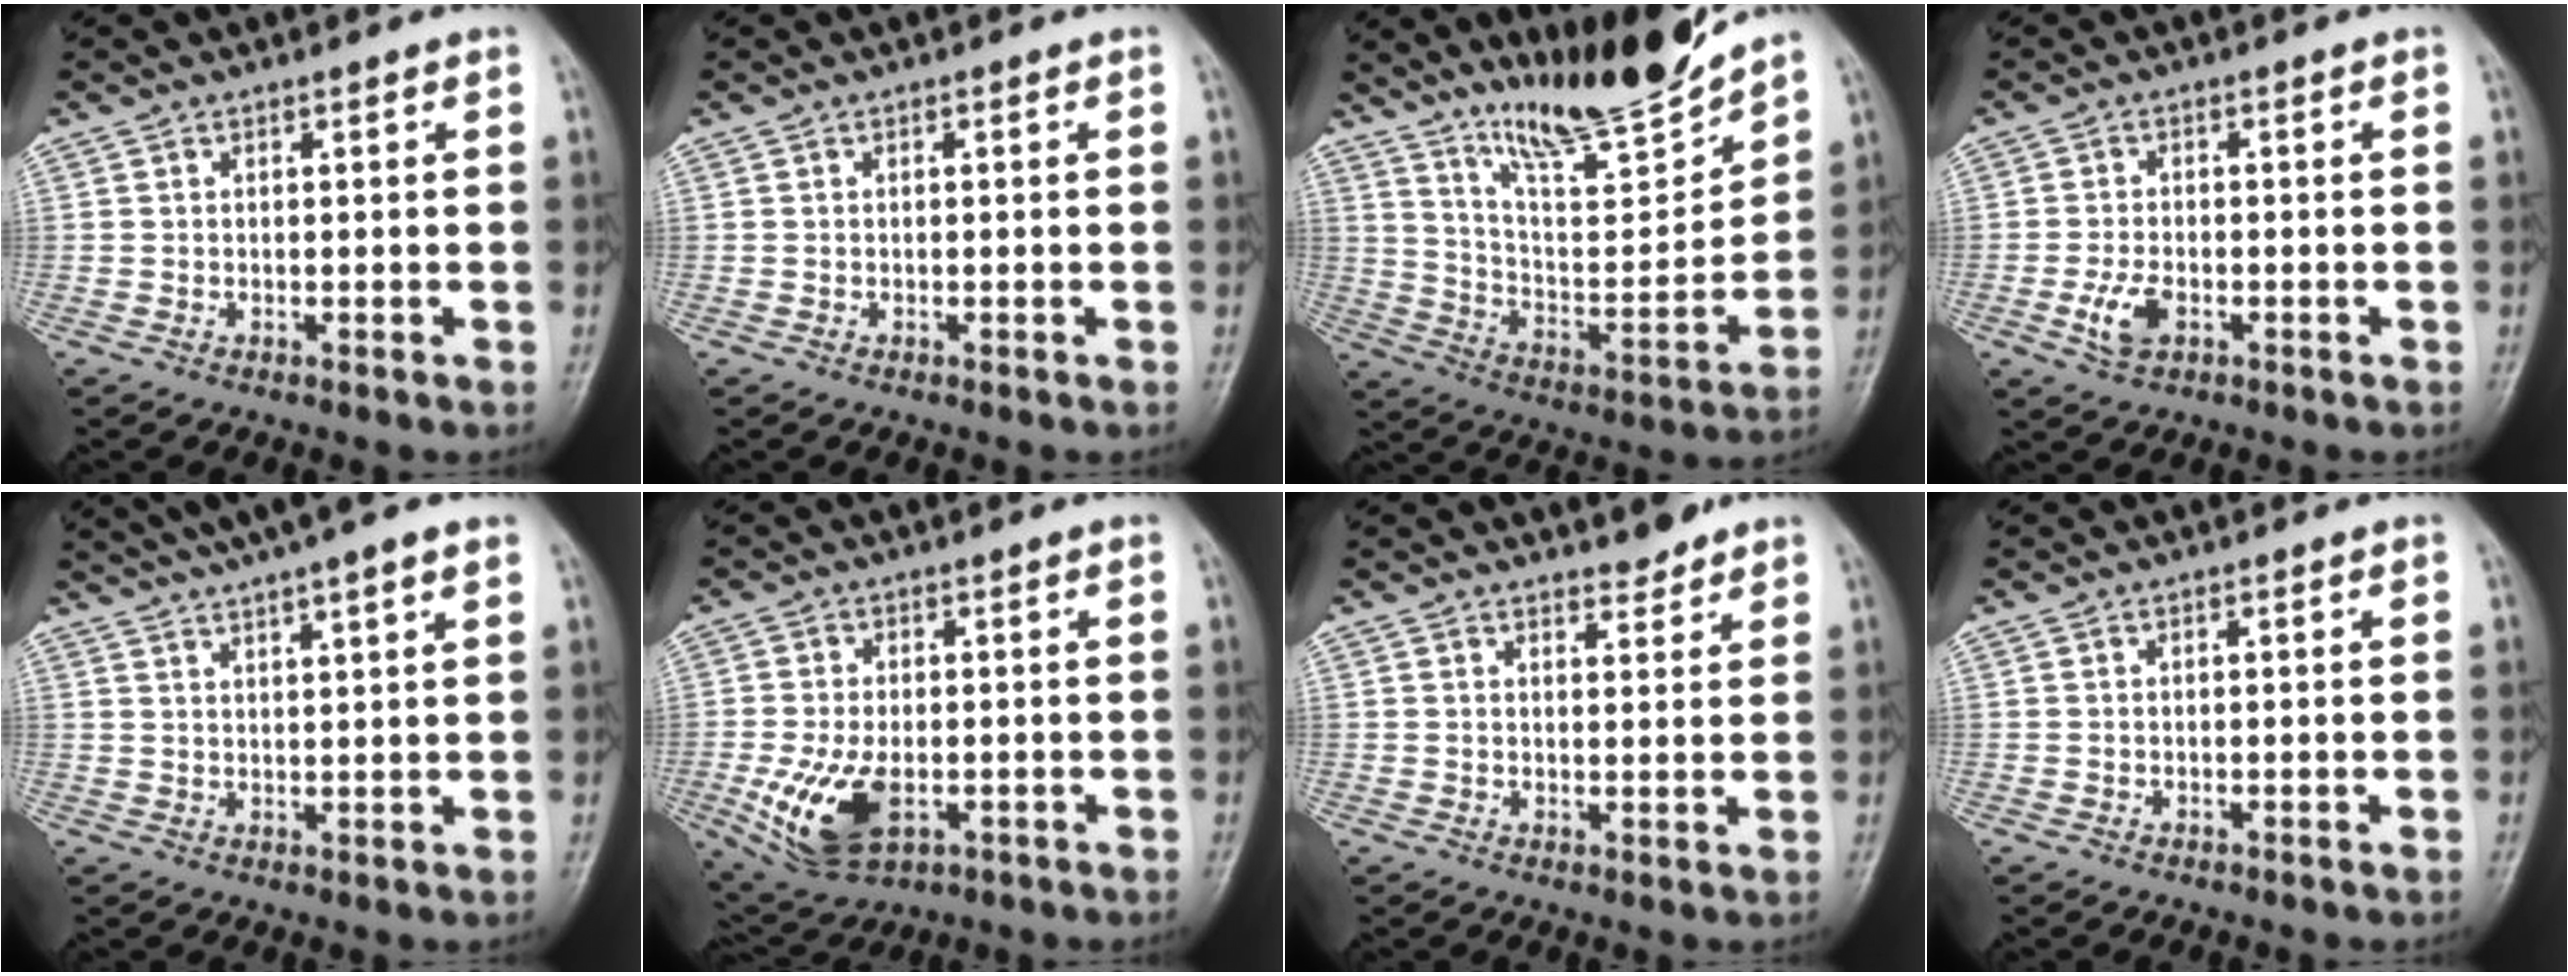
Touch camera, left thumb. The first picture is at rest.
{"total": 0.0}
{"total": 16.5, "force": [14.2, 2.1, 8.1], "torque": [-0.107, -0.093, 0.253]}
{"total": 4.1, "force": [-1.4, 2.3, 3.1], "torque": [-0.068, 0.003, -0.024]}
{"total": 11.2, "force": [8.5, 1.3, 7.1], "torque": [-0.107, 0.009, 0.125]}
{"total": 10.9, "force": [-2.6, 6.1, 8.6], "torque": [-0.167, -0.008, -0.031]}
{"total": 2.9, "force": [2.7, 0.9, 0.8], "torque": [0.001, -0.021, 0.039]}
{"total": 0.0}